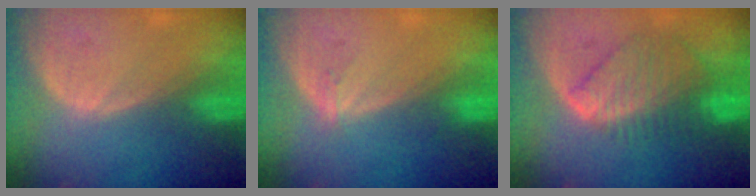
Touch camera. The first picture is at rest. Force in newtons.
{"total": 1.1, "press": 1.1, "slide": 0.1}
{"total": 8.6, "press": 7.6, "slide": 4.1}